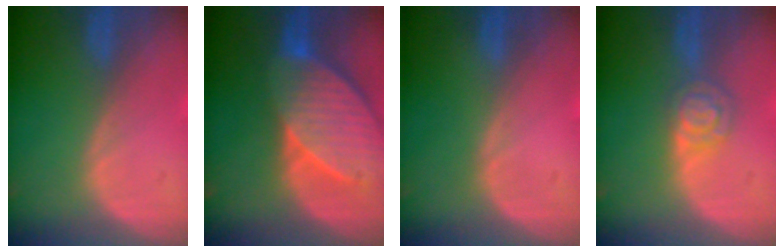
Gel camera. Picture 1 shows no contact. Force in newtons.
{"total": 10.6, "press": 9.3, "slide": 5.0}
{"total": 0.0}
{"total": 4.6, "press": 4.2, "slide": 2.1}